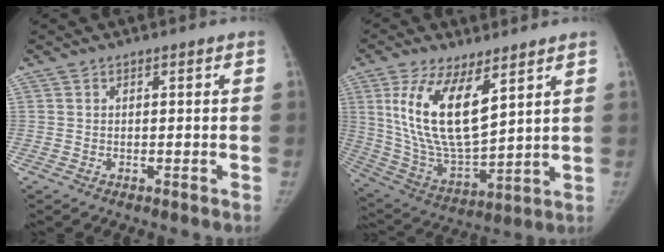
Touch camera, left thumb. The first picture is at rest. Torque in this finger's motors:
{"motor_torque": [0.29, 0.37, 1.93, -0.84, 0.39]}